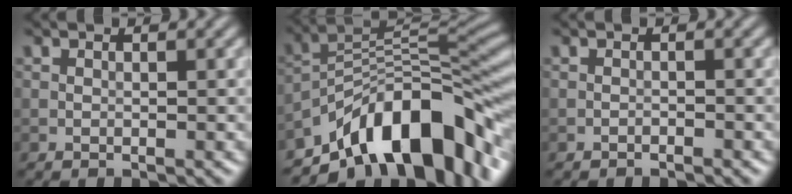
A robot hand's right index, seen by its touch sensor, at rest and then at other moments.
{"total": 13.0, "force": [-8.1, 5.3, 8.6], "torque": [-0.121, 0.018, -0.155]}
{"total": 0.5, "force": [-0.5, 0.1, 0.1], "torque": [0.001, 0.002, -0.010]}